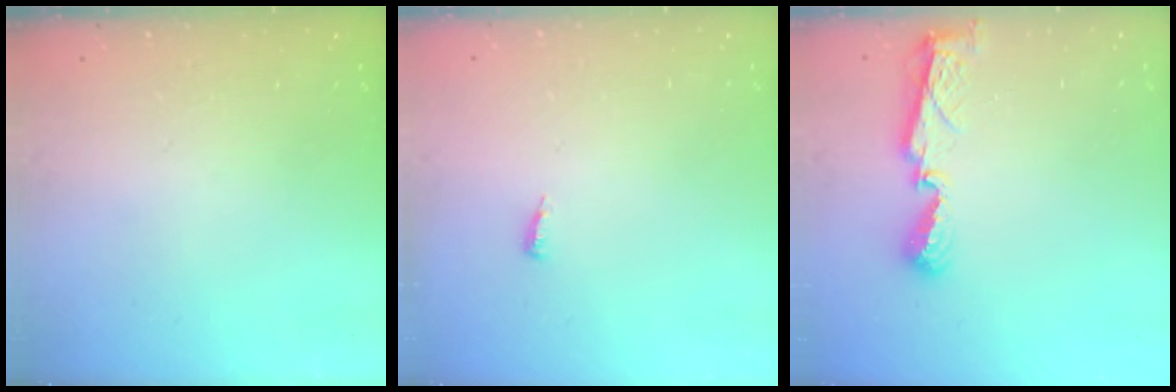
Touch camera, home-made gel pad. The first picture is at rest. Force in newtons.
{"total": 3.4, "press": 3.3, "slide": 0.4}
{"total": 7.7, "press": 7.7, "slide": 0.8}